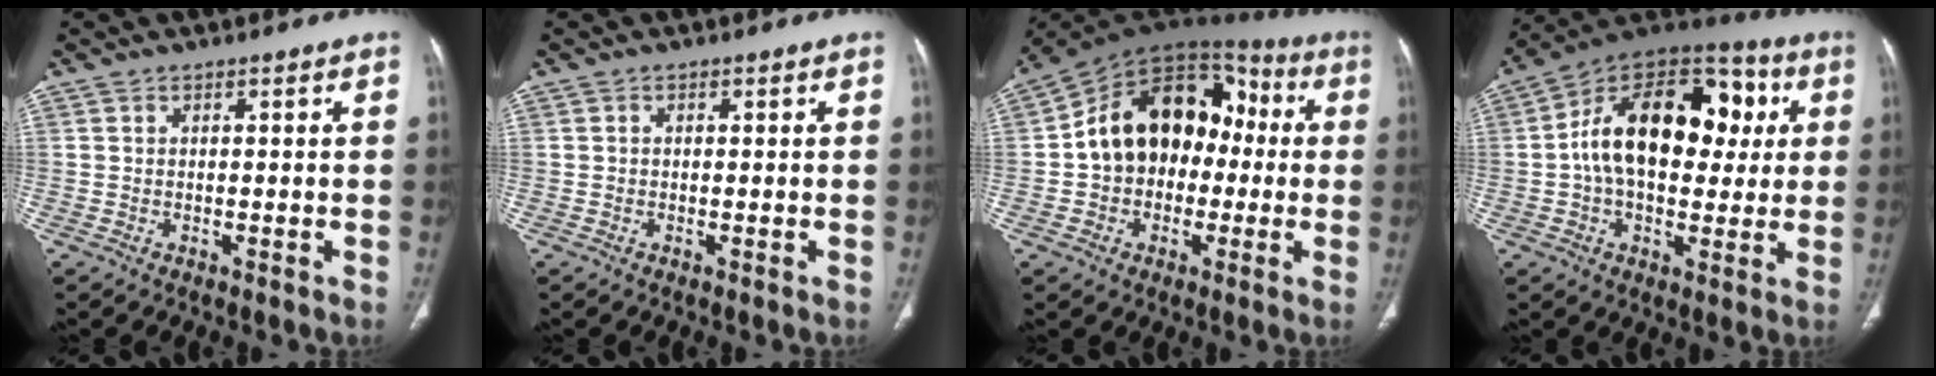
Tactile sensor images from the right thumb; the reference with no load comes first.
{"total": 0.0}
{"total": 18.7, "force": [0.0, 13.7, 12.7], "torque": [-0.159, 0.054, -0.009]}
{"total": 23.3, "force": [3.0, 14.6, 17.9], "torque": [-0.258, 0.028, 0.036]}